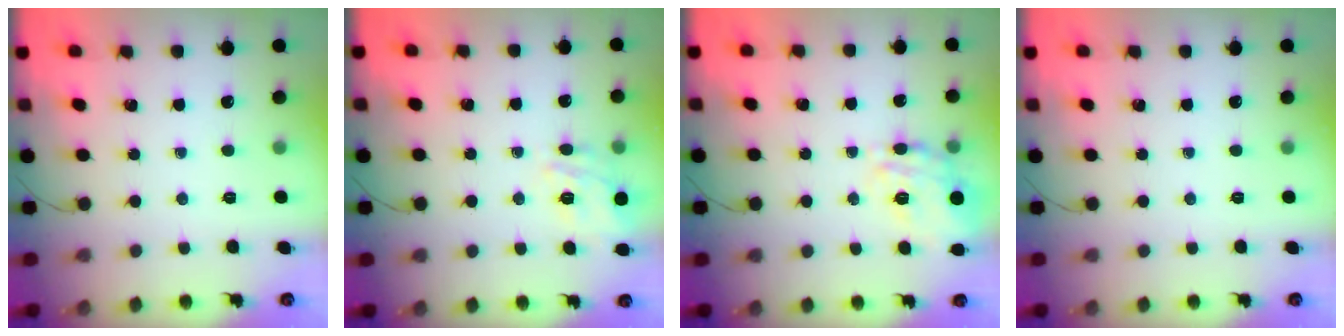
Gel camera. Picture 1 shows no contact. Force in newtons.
{"total": 5.6, "press": 5.5, "slide": 0.8}
{"total": 18.9, "press": 18.8, "slide": 2.2}
{"total": 0.0}